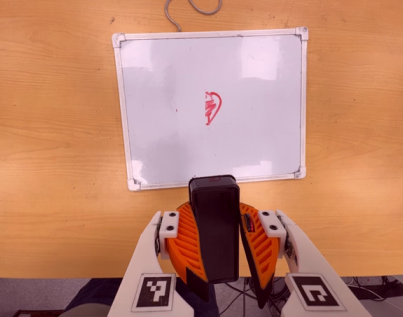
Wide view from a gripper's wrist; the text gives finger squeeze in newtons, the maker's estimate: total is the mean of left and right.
{"total": 12.6, "left": 11.7, "right": 13.5}